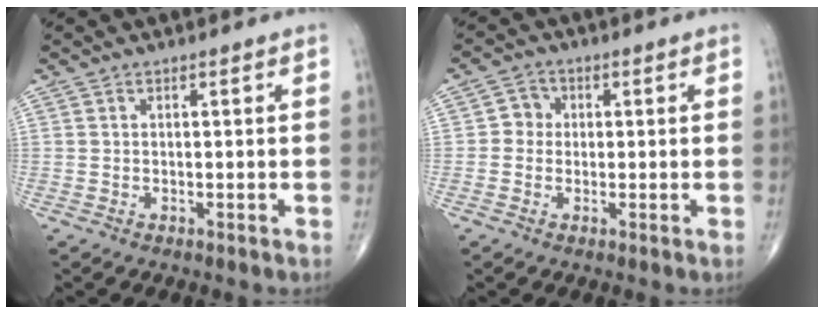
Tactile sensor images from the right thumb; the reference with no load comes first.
{"total": 3.2, "force": [0.0, 3.0, 1.0], "torque": [0.005, 0.009, -0.008]}